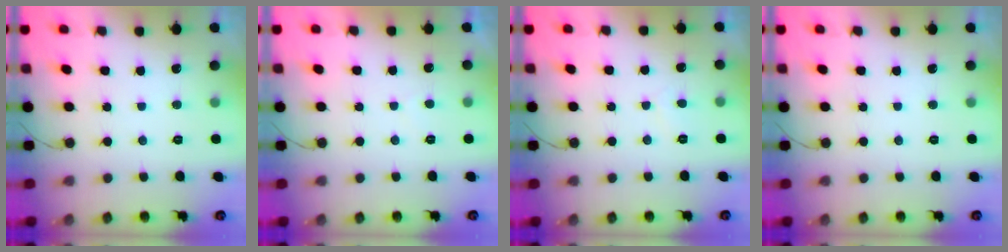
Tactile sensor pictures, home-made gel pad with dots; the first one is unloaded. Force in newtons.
{"total": 1.0, "press": 0.8, "slide": 0.7}
{"total": 2.7, "press": 2.7, "slide": 0.4}
{"total": 0.0}